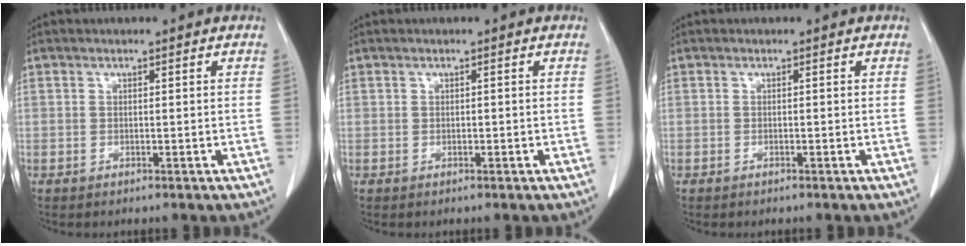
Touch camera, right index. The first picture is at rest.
{"total": 0.0}
{"total": 0.0}